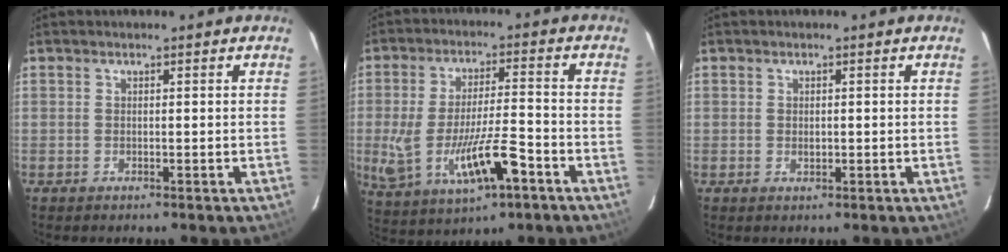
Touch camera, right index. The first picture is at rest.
{"total": 14.5, "force": [-5.2, 4.2, 12.9], "torque": [-0.260, -0.023, -0.073]}
{"total": 1.2, "force": [0.0, 0.9, 0.7], "torque": [-0.010, 0.000, 0.002]}